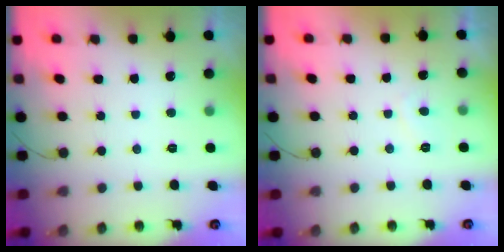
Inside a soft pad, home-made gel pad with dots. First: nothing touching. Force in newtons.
{"total": 0.8, "press": 0.5, "slide": 0.6}